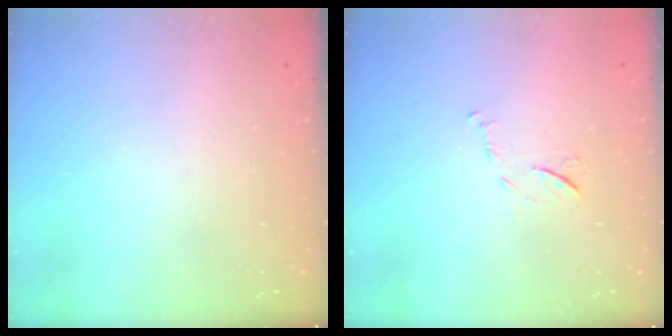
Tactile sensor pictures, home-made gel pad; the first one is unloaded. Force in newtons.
{"total": 6.0, "press": 6.0, "slide": 0.6}